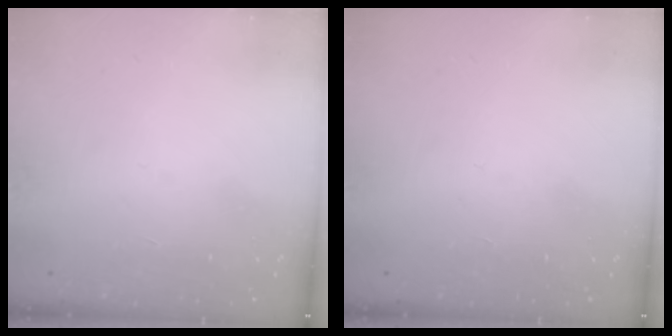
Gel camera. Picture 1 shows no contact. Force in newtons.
{"total": 0.0}